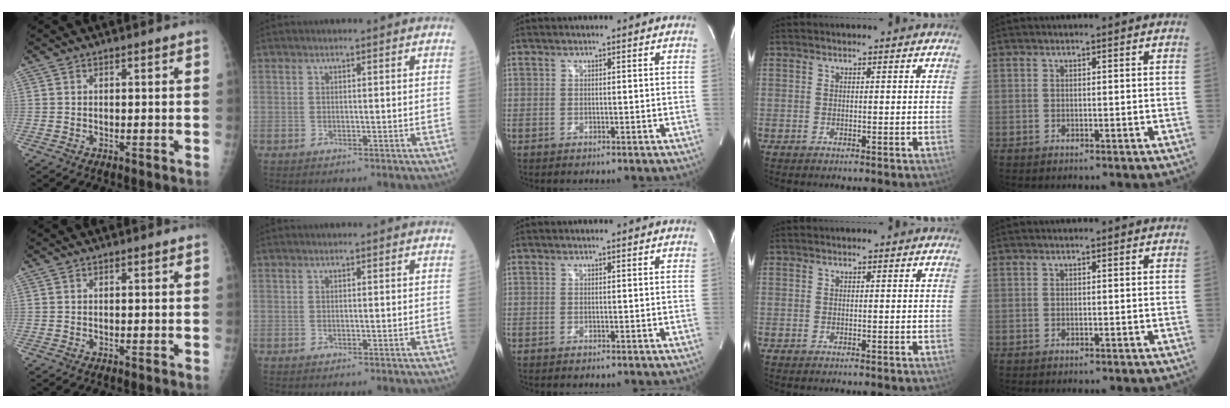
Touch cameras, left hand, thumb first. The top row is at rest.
{}